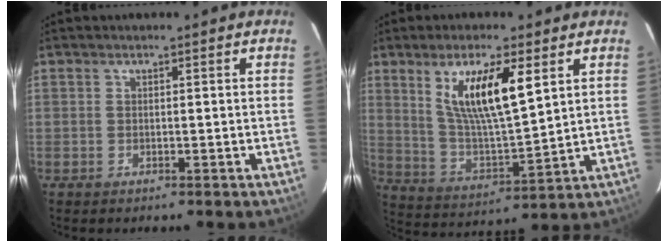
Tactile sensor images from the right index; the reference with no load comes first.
{"total": 13.4, "force": [5.8, 2.9, 11.7], "torque": [-0.212, -0.006, 0.119]}